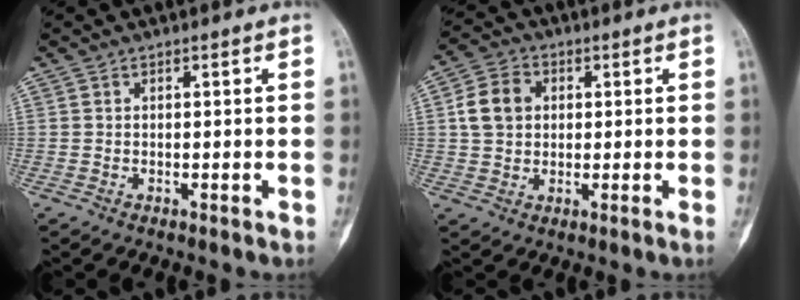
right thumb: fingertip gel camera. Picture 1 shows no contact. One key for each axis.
{"total": 7.2, "fx": 1.3, "fy": 5.7, "fz": 4.2, "tx": -0.067, "ty": 0.010, "tz": 0.018}